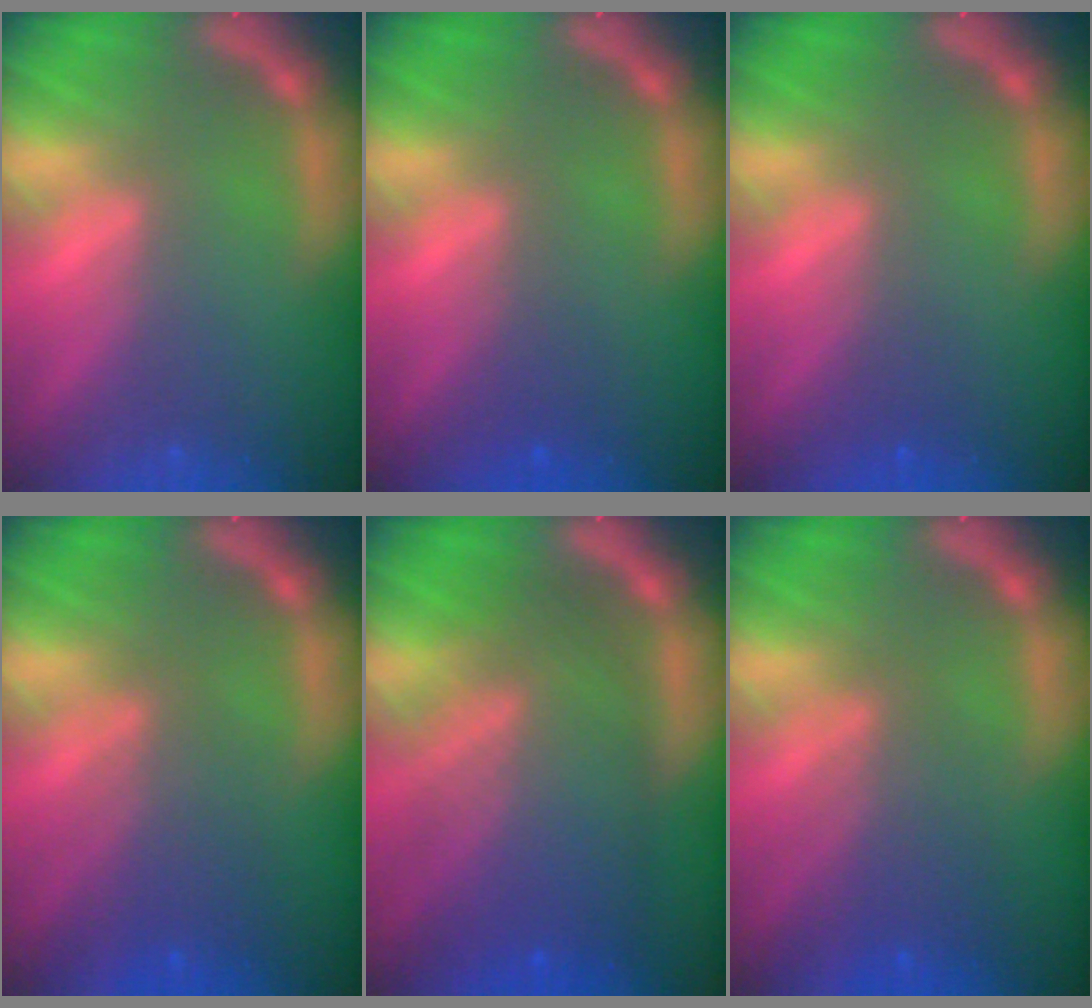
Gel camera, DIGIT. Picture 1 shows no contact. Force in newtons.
{"total": 1.5}
{"total": 1.0}
{"total": 4.1}
{"total": 9.5}
{"total": 4.1}